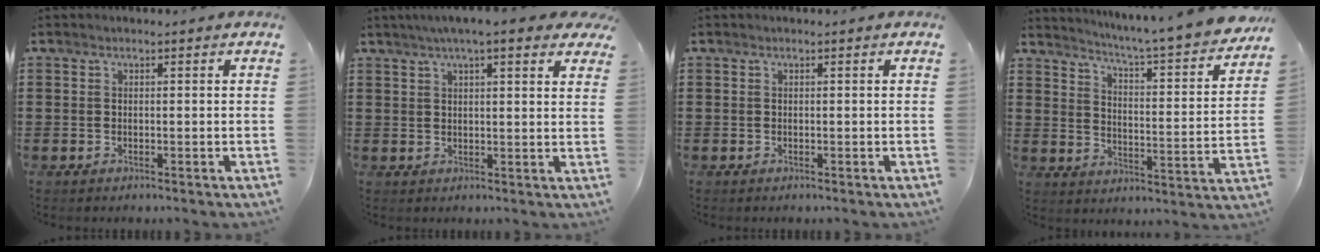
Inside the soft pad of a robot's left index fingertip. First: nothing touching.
{"total": 5.0, "force": [3.9, 0.4, 3.2], "torque": [-0.065, 0.000, 0.066]}
{"total": 0.0}
{"total": 5.2, "force": [4.8, -1.0, 2.0], "torque": [-0.053, -0.049, 0.068]}